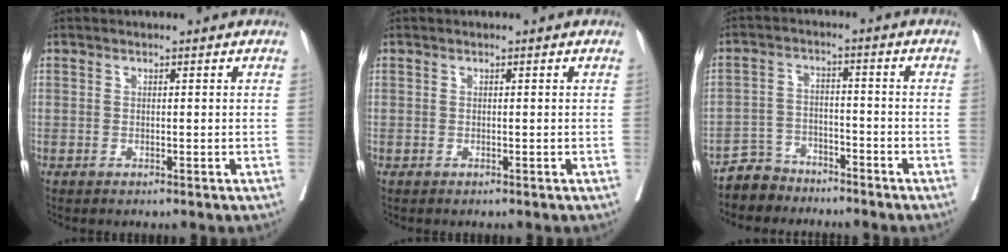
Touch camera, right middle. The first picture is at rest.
{"total": 0.0}
{"total": 5.6, "force": [-5.0, 2.6, -0.4], "torque": [0.009, 0.002, -0.096]}